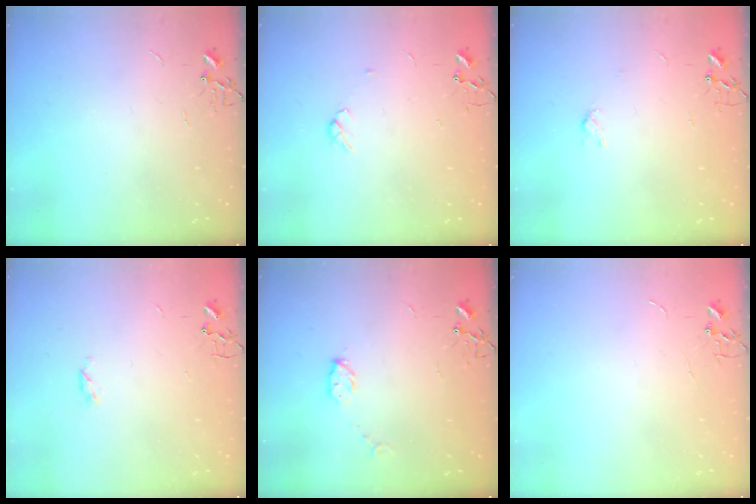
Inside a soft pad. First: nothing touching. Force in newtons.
{"total": 2.9, "press": 2.8, "slide": 0.5}
{"total": 3.0, "press": 2.9, "slide": 0.6}
{"total": 3.6, "press": 3.5, "slide": 0.5}
{"total": 5.1, "press": 5.0, "slide": 0.7}
{"total": 0.0}